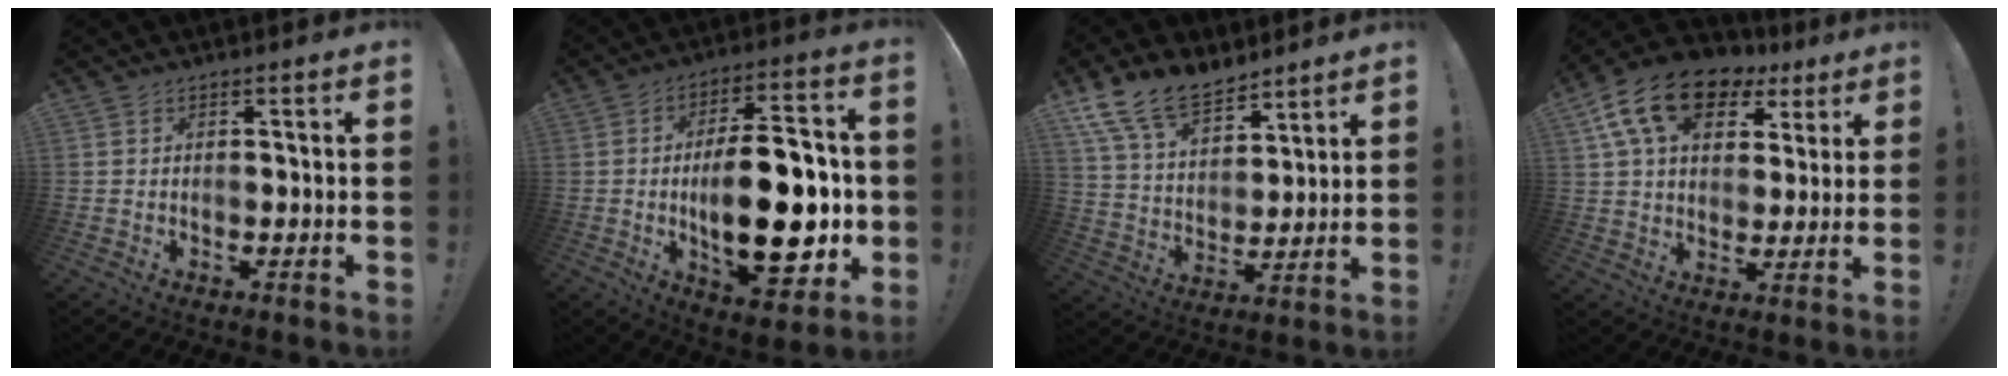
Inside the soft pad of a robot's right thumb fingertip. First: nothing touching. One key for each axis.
{"total": 25.0, "fx": -1.7, "fy": 11.1, "fz": 22.4, "tx": -0.364, "ty": 0.000, "tz": -0.024}
{"total": 15.1, "fx": 11.3, "fy": 7.7, "fz": 6.5, "tx": -0.129, "ty": -0.070, "tz": 0.215}
{"total": 17.1, "fx": 8.8, "fy": 10.6, "fz": 10.2, "tx": -0.178, "ty": -0.035, "tz": 0.161}